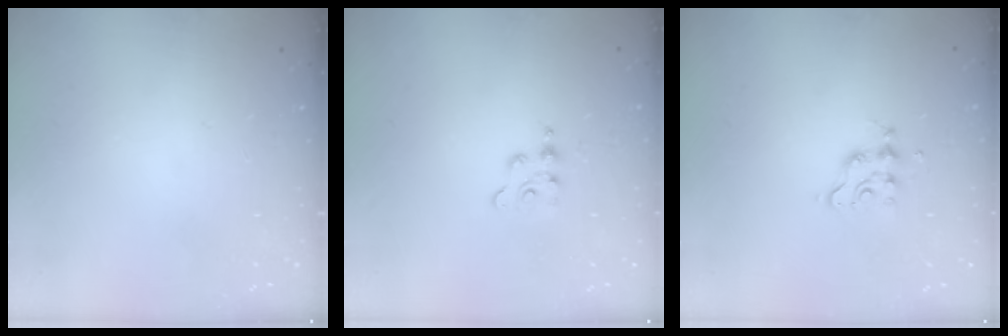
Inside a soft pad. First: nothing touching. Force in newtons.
{"total": 3.0, "press": 3.0, "slide": 0.5}
{"total": 3.7, "press": 3.7, "slide": 0.3}